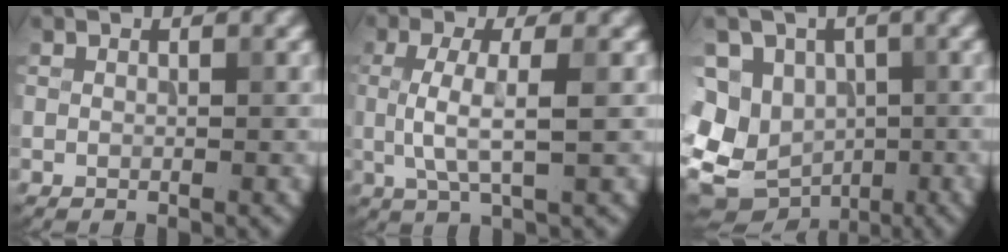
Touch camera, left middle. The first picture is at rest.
{"total": 4.0, "force": [0.1, 1.0, 3.9], "torque": [-0.083, -0.002, 0.002]}
{"total": 12.2, "force": [-3.1, 10.4, 5.7], "torque": [-0.119, -0.010, -0.062]}